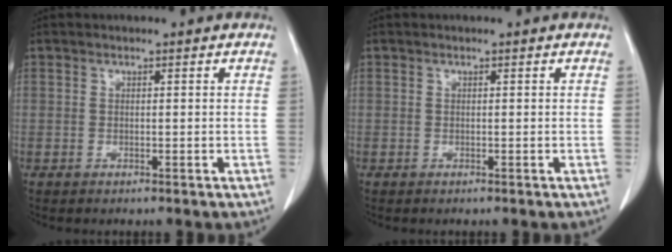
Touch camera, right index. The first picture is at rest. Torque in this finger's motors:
{"motor_torque": [-0.08, 0.07, -0.01, -0.01]}